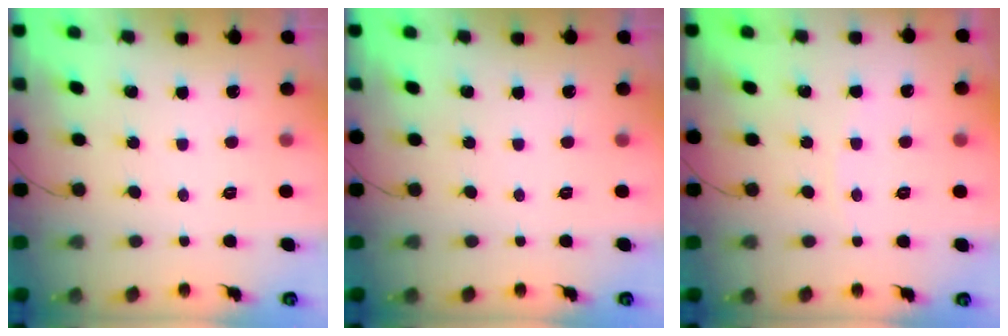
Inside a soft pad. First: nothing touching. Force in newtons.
{"total": 0.0}
{"total": 1.6, "press": 1.6, "slide": 0.2}